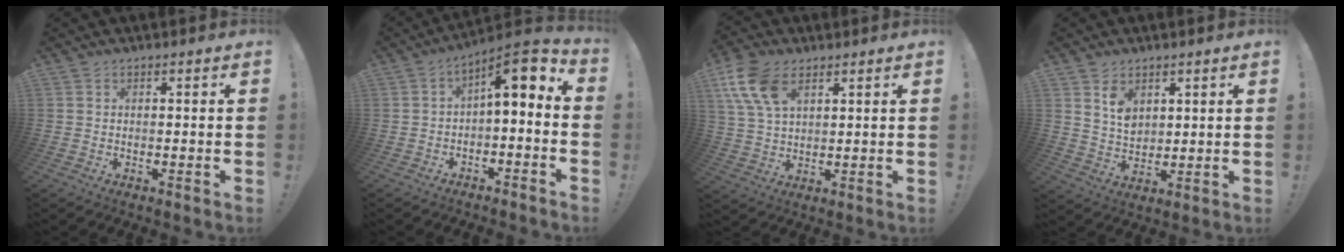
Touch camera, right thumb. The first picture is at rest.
{"total": 7.8, "force": [1.9, 2.4, 7.2], "torque": [-0.103, -0.020, 0.032]}
{"total": 12.4, "force": [6.1, 7.4, 7.9], "torque": [-0.161, -0.013, 0.118]}
{"total": 6.6, "force": [4.0, 4.3, 3.0], "torque": [-0.039, -0.027, 0.072]}